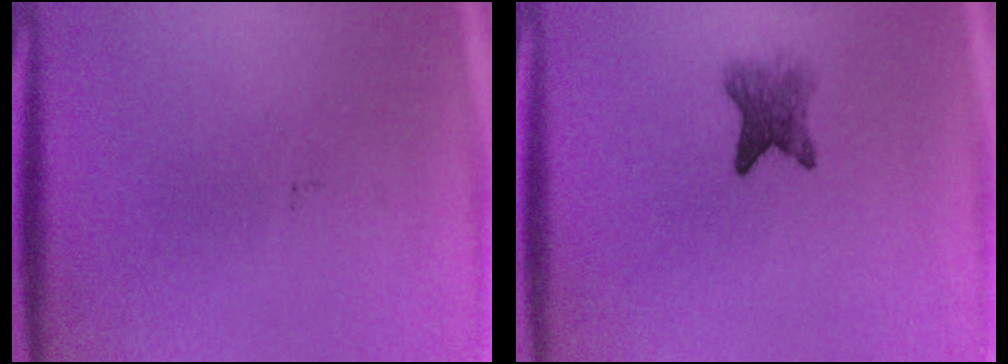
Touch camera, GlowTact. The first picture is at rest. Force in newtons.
{"total": 3.9}